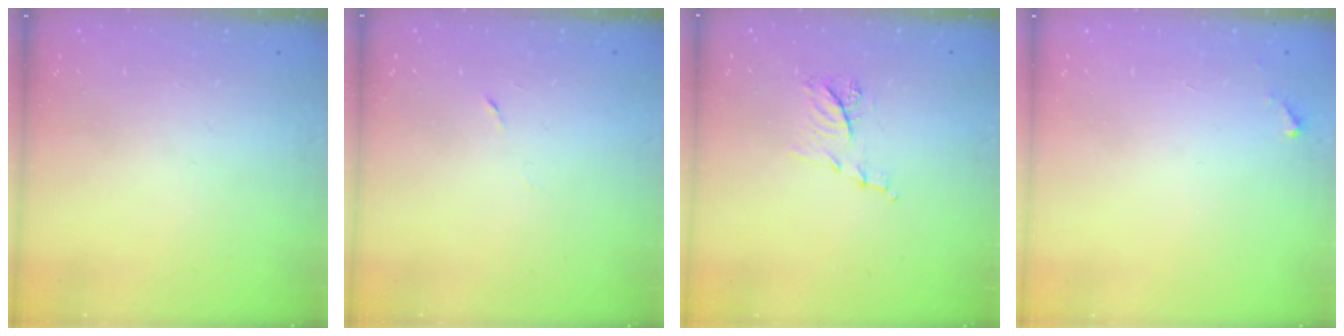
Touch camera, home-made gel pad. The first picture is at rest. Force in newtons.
{"total": 3.3, "press": 3.0, "slide": 1.4}
{"total": 7.3, "press": 7.2, "slide": 0.9}
{"total": 2.8, "press": 2.8, "slide": 0.1}